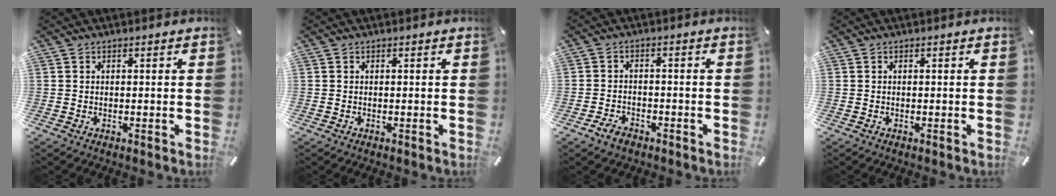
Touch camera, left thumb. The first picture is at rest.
{"total": 0.0}
{"total": 3.8, "force": [-2.8, 2.2, 1.5], "torque": [-0.036, 0.011, -0.055]}
{"total": 0.0}